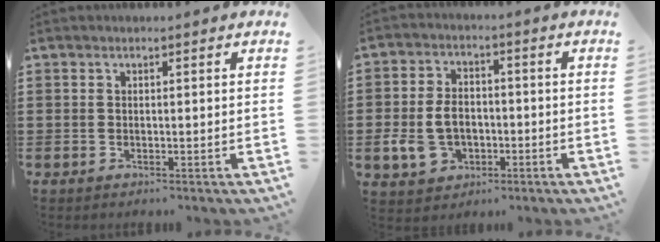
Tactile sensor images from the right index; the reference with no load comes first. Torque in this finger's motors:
{"motor_torque": [1.08, 1.06, 0.24, 0.14]}